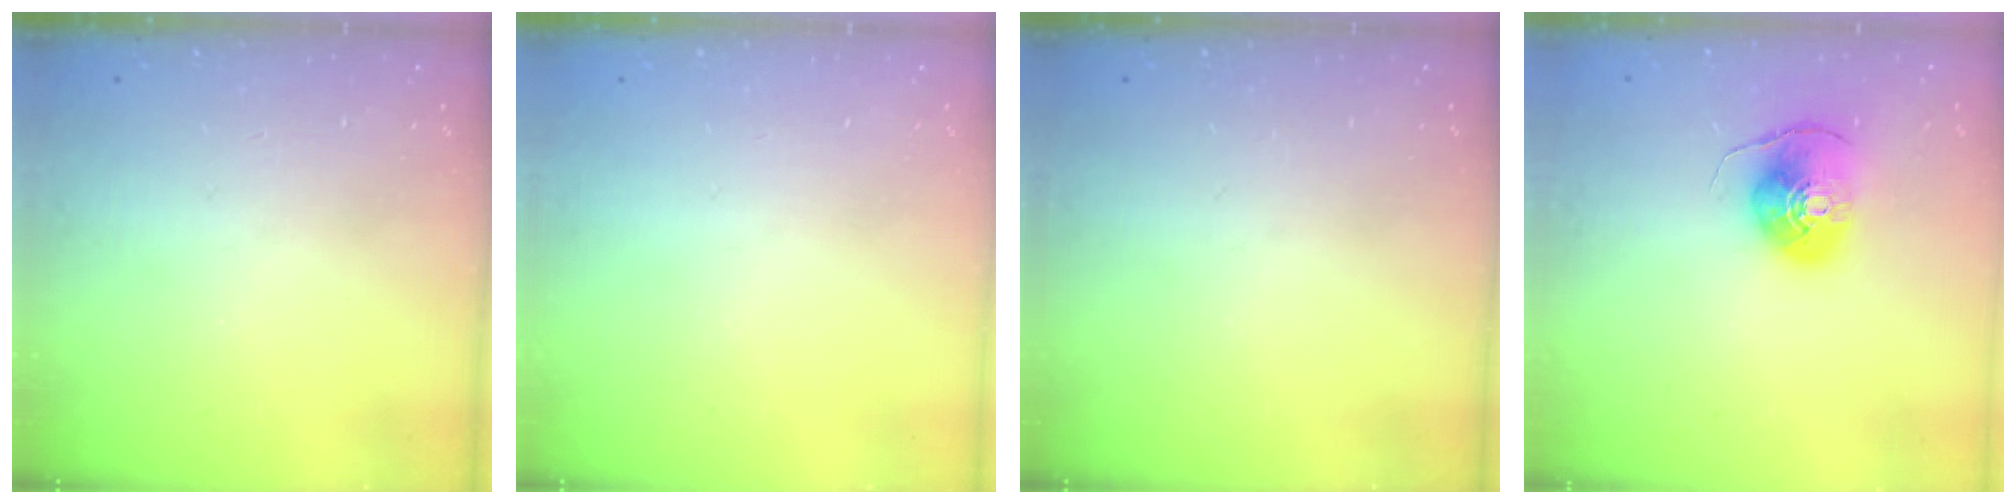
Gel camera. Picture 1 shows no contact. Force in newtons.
{"total": 0.0}
{"total": 0.0}
{"total": 9.8, "press": 9.7, "slide": 1.4}